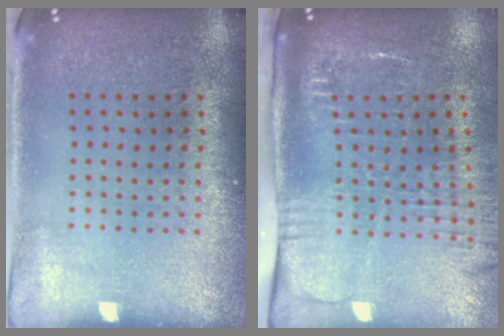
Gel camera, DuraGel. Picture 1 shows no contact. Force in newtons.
{"total": 2.7, "press": 2.0, "slide": 1.8}